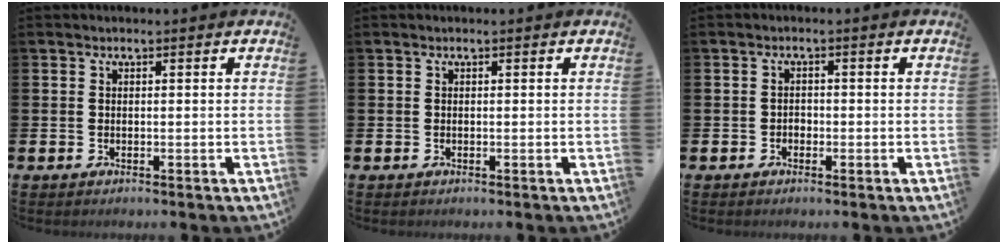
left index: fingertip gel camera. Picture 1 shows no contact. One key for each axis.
{"total": 0.0}
{"total": 1.1, "fx": -0.6, "fy": 0.9, "fz": 0.3, "tx": -0.007, "ty": 0.003, "tz": -0.013}